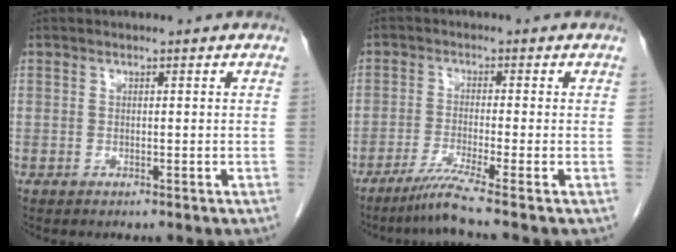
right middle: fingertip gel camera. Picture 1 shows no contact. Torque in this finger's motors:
{"motor_torque": [0.01, -0.31, -0.01, 0.01]}